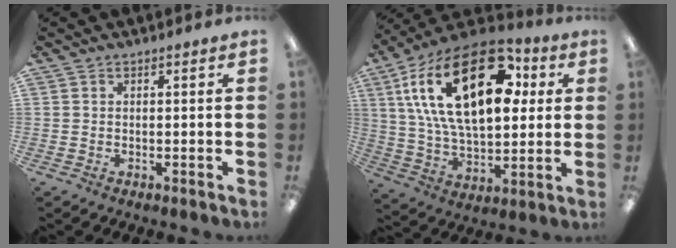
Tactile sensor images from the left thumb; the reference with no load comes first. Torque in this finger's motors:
{"motor_torque": [2.53, 2.48, 2.20, -0.56, 0.35]}